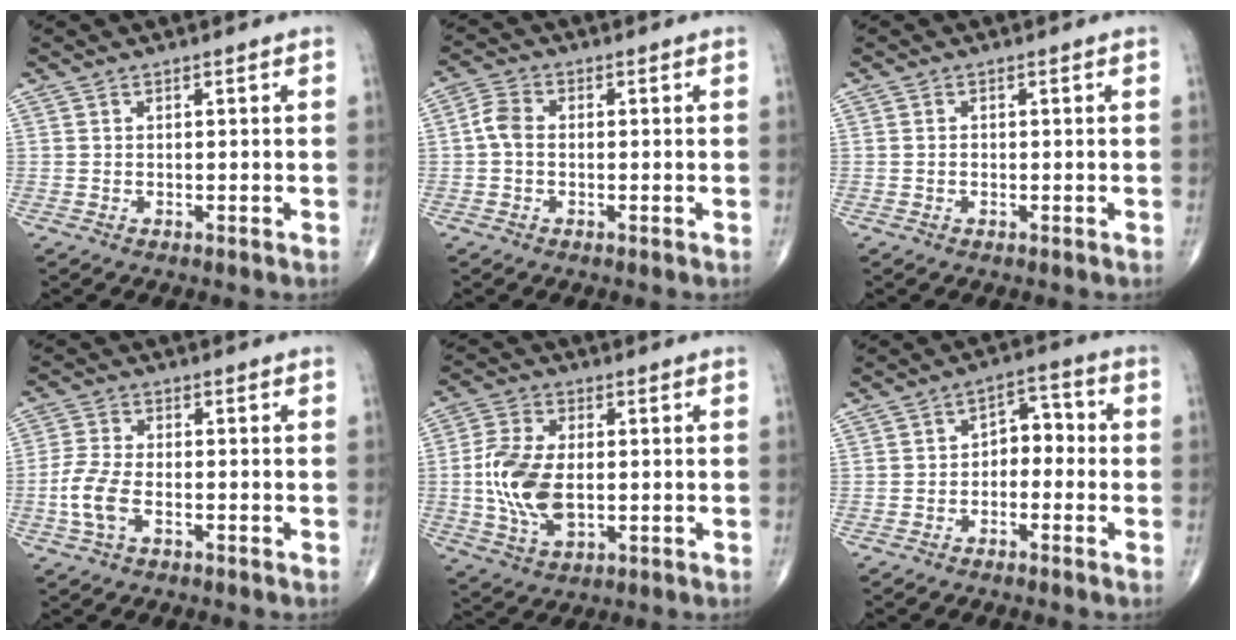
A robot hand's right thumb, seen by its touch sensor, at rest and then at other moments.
{"total": 3.6, "force": [-0.3, 2.4, 2.6], "torque": [-0.049, 0.011, -0.015]}
{"total": 0.7, "force": [-0.2, 0.5, 0.4], "torque": [-0.007, 0.002, -0.004]}
{"total": 6.4, "force": [-2.2, 3.3, 5.1], "torque": [-0.119, 0.015, -0.045]}
{"total": 12.1, "force": [-0.7, 6.9, 9.9], "torque": [-0.207, 0.000, -0.010]}
{"total": 5.7, "force": [-1.3, 3.9, 4.0], "torque": [-0.035, 0.037, -0.035]}